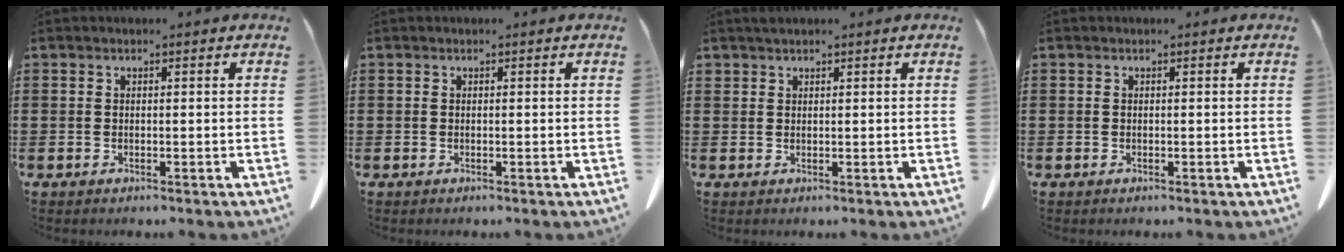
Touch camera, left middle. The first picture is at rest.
{"total": 0.0}
{"total": 0.9, "force": [0.8, 0.2, 0.2], "torque": [-0.005, 0.000, 0.017]}
{"total": 0.0}